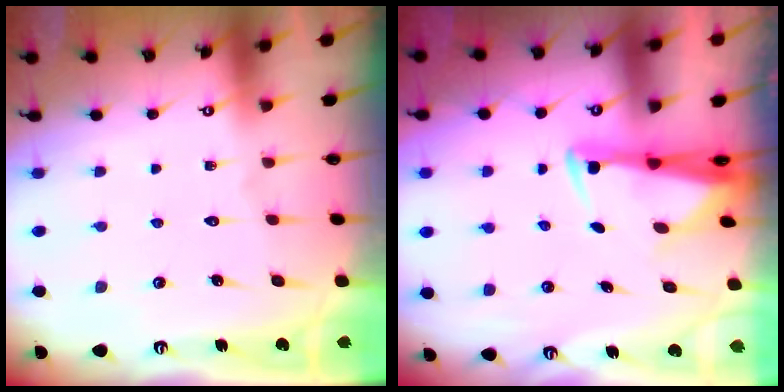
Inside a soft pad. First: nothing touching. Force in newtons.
{"total": 3.0, "press": 2.9, "slide": 0.9}